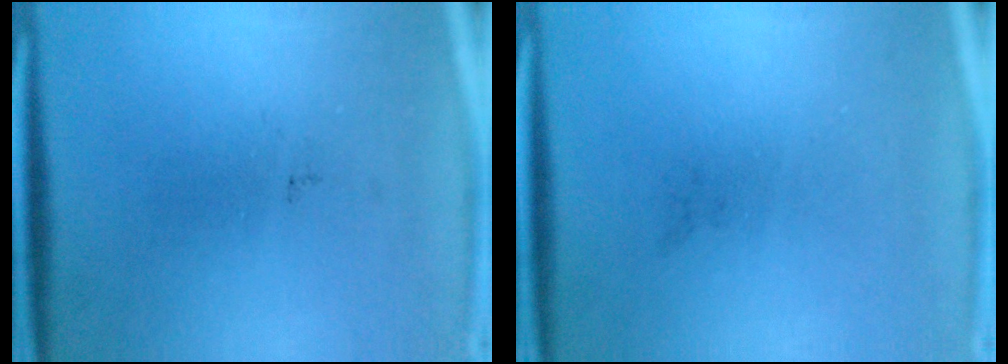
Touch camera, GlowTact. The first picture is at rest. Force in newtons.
{"total": 0.0}